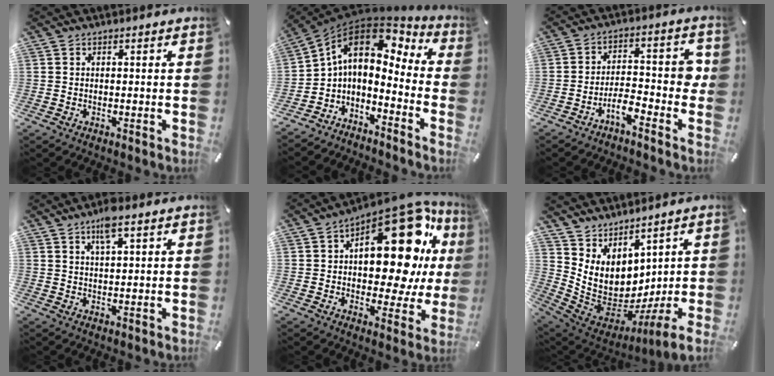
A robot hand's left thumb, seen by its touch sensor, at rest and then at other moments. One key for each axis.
{"total": 9.4, "fx": 1.9, "fy": 6.6, "fz": 6.5, "tx": -0.121, "ty": -0.009, "tz": 0.028}
{"total": 6.6, "fx": -3.7, "fy": 2.4, "fz": 4.8, "tx": -0.077, "ty": 0.021, "tz": -0.066}
{"total": 5.8, "fx": 3.6, "fy": 1.4, "fz": 4.3, "tx": -0.086, "ty": -0.002, "tz": 0.062}
{"total": 24.7, "fx": 7.0, "fy": 12.7, "fz": 20.0, "tx": -0.249, "ty": -0.055, "tz": 0.116}
{"total": 8.6, "fx": 3.3, "fy": 5.8, "fz": 5.4, "tx": -0.135, "ty": -0.053, "tz": 0.072}